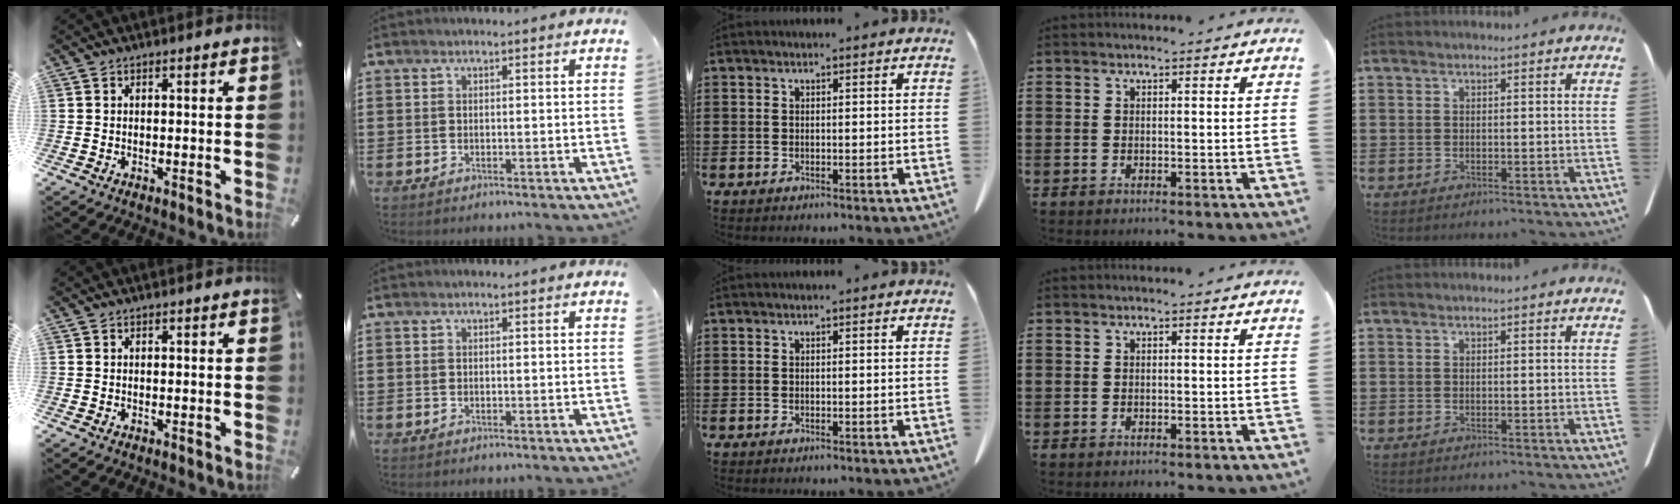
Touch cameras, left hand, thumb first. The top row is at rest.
{}